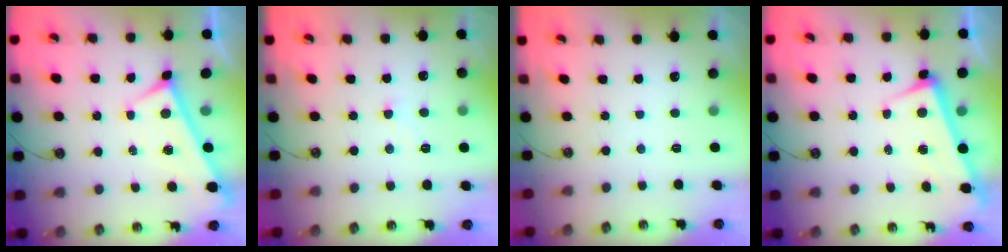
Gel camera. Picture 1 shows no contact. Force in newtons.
{"total": 0.5, "press": 0.2, "slide": 0.5}
{"total": 0.0}
{"total": 3.4, "press": 3.2, "slide": 1.0}